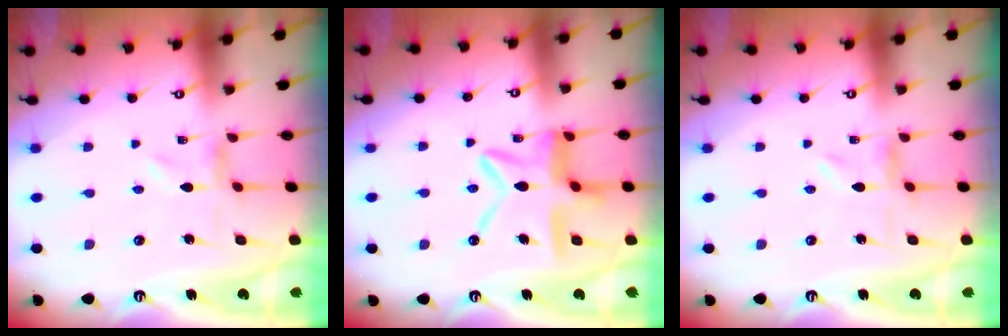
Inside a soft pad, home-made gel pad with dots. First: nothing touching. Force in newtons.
{"total": 13.1, "press": 13.0, "slide": 1.1}
{"total": 0.7, "press": 0.7, "slide": 0.2}